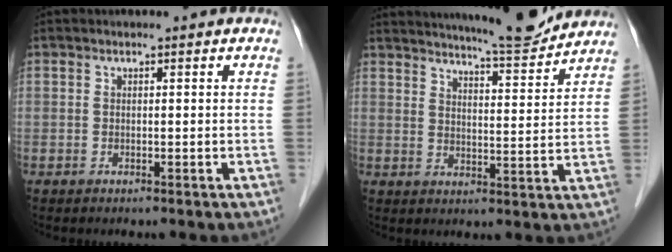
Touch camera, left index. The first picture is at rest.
{"total": 11.0, "force": [10.3, 0.1, 3.7], "torque": [-0.058, -0.011, 0.140]}